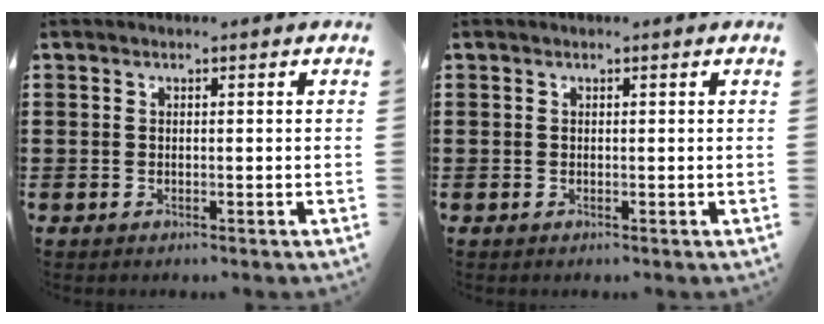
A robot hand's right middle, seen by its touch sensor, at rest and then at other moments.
{"total": 0.0}